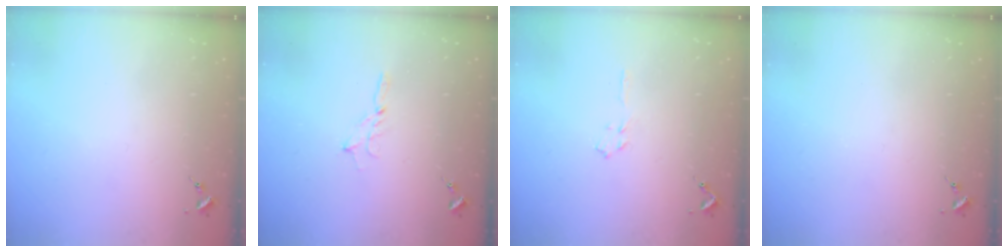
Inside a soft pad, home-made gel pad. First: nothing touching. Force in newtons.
{"total": 2.5, "press": 2.5, "slide": 0.2}
{"total": 3.5, "press": 3.5, "slide": 0.4}
{"total": 0.0}